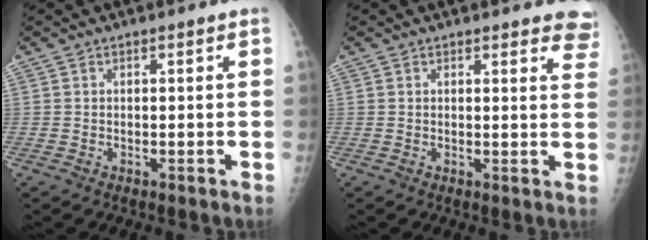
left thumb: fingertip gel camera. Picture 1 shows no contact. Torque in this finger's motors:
{"motor_torque": [2.65, -0.09, 0.32, -0.20, 0.05]}